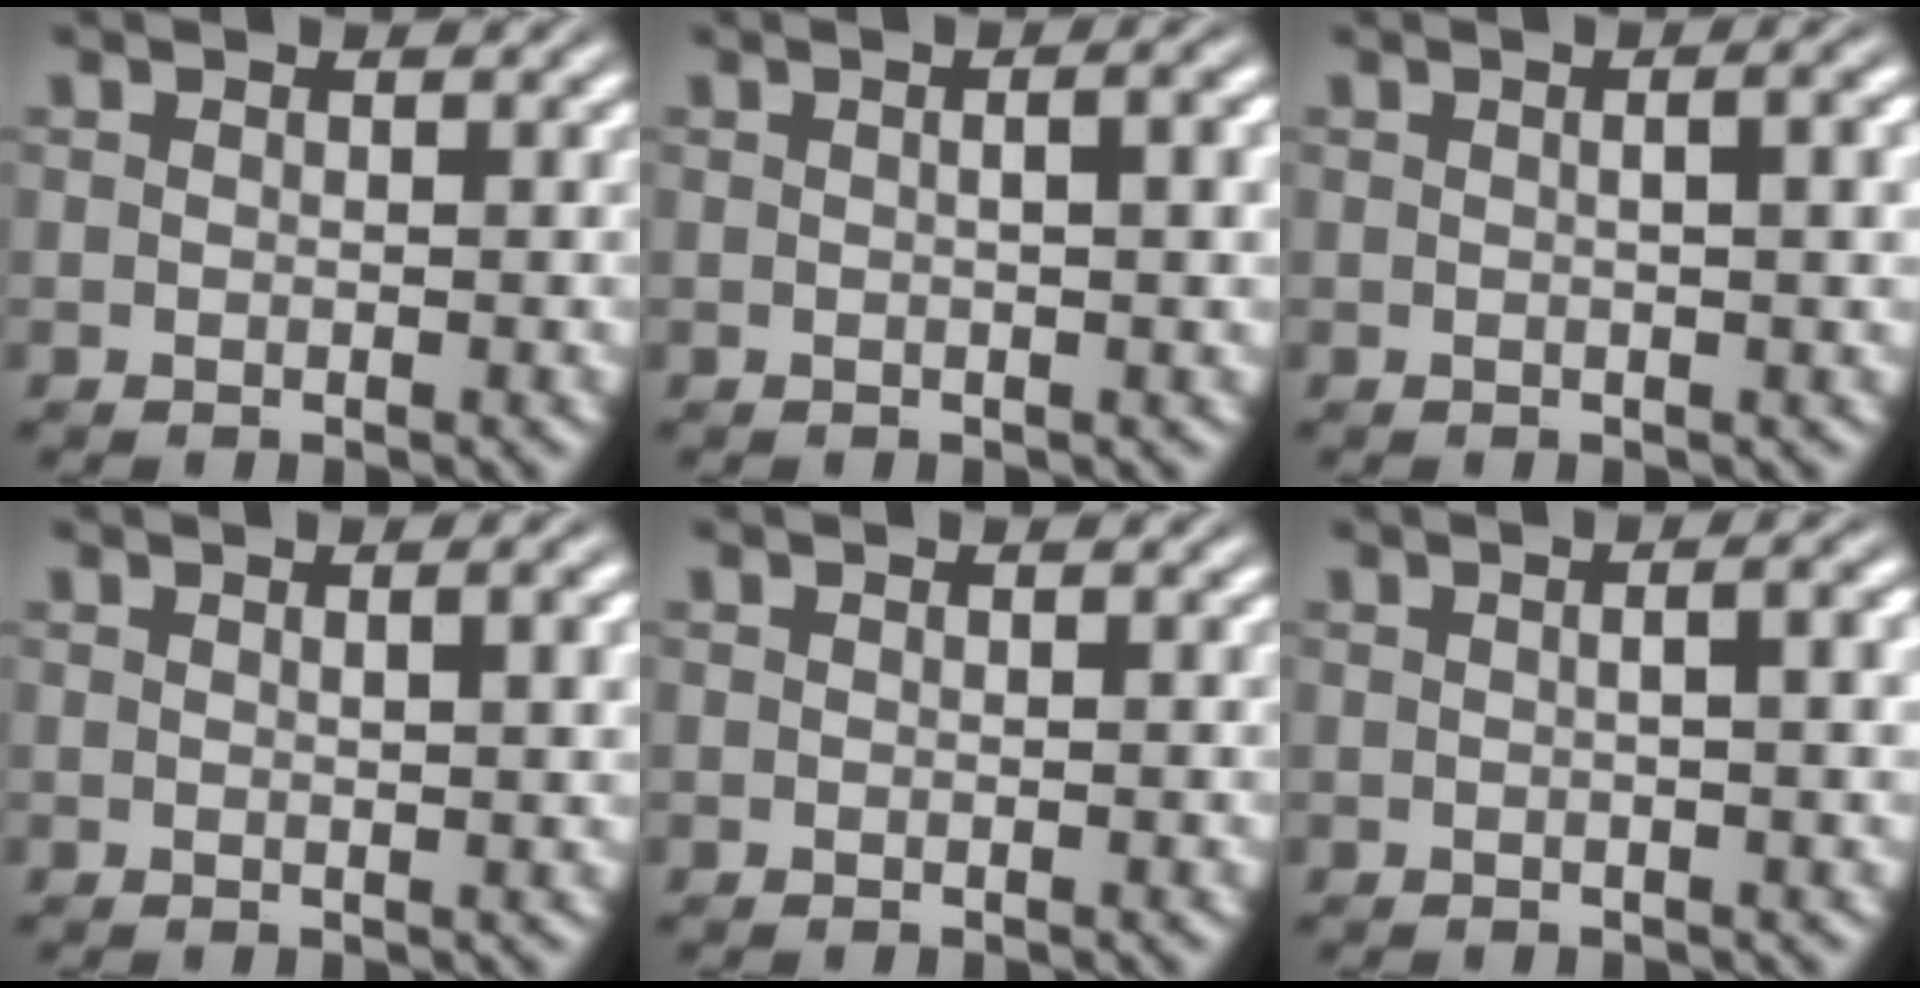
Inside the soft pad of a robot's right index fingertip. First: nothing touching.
{"total": 2.2, "force": [0.3, -0.1, 2.2], "torque": [-0.021, 0.010, 0.003]}
{"total": 2.2, "force": [0.4, -0.2, 2.2], "torque": [-0.020, 0.011, 0.004]}
{"total": 1.6, "force": [0.6, -0.5, 1.4], "torque": [-0.018, 0.003, 0.012]}
{"total": 0.0}
{"total": 2.5, "force": [0.3, -0.2, 2.5], "torque": [-0.021, 0.014, 0.001]}